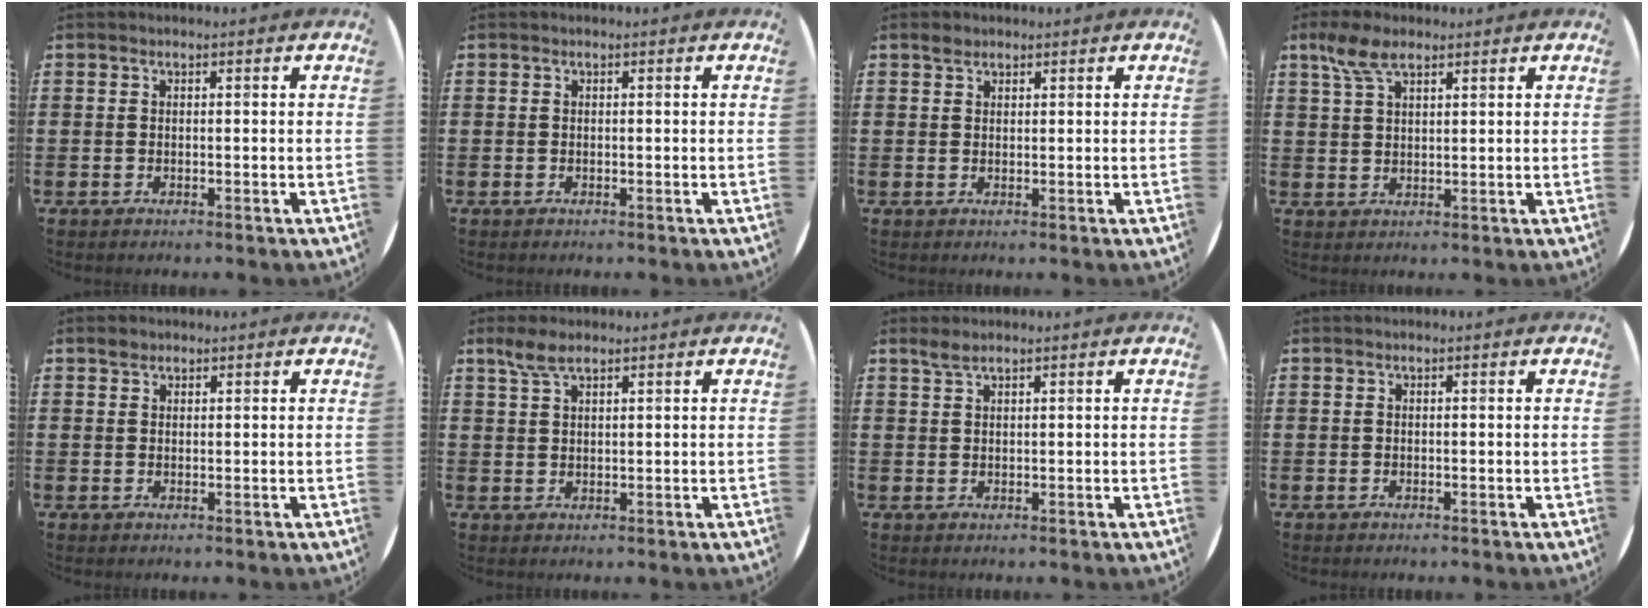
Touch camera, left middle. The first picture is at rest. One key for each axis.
{"total": 0.0}
{"total": 1.2, "fx": 1.0, "fy": 0.6, "fz": 0.3, "tx": 0.001, "ty": 0.001, "tz": 0.018}
{"total": 4.9, "fx": 3.1, "fy": 2.2, "fz": 3.2, "tx": -0.070, "ty": 0.007, "tz": 0.056}
{"total": 1.1, "fx": 1.0, "fy": 0.5, "fz": 0.1, "tx": 0.005, "ty": 0.000, "tz": 0.017}
{"total": 3.4, "fx": 2.4, "fy": 1.1, "fz": 2.1, "tx": -0.047, "ty": 0.005, "tz": 0.044}
{"total": 1.6, "fx": 1.3, "fy": 0.3, "fz": 0.7, "tx": -0.016, "ty": 0.003, "tz": 0.024}
{"total": 0.0}